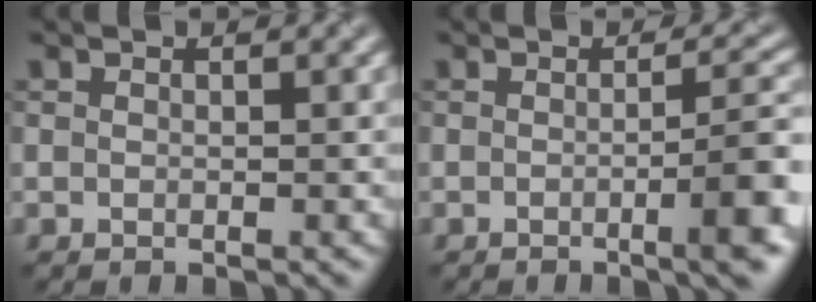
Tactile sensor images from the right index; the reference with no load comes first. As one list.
[{"total": 4.8, "force": [-1.5, 0.7, 4.5], "torque": [-0.061, 0.006, -0.026]}]